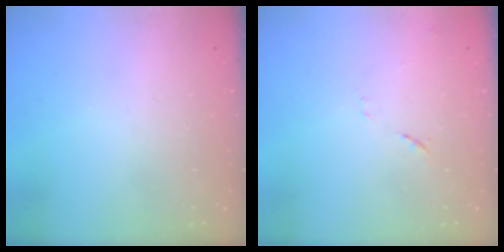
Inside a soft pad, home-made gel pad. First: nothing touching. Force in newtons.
{"total": 7.1, "press": 7.1, "slide": 0.6}